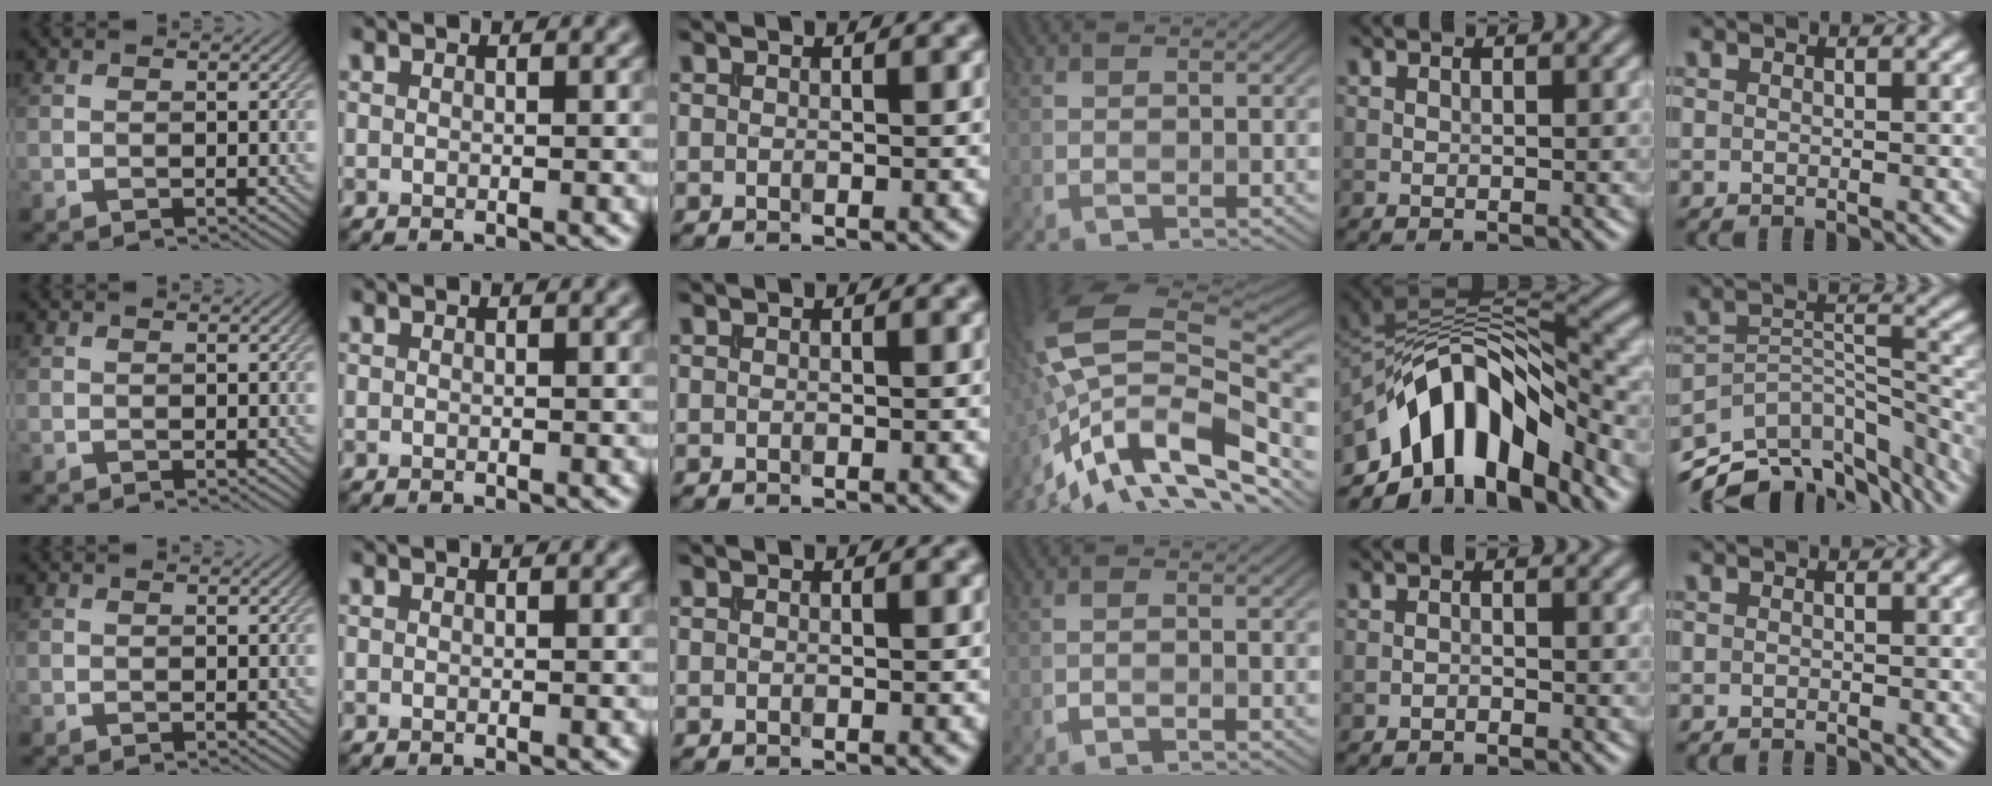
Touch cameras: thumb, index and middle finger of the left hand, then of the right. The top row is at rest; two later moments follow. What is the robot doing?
{"motion": "insert", "object": "file holder"}